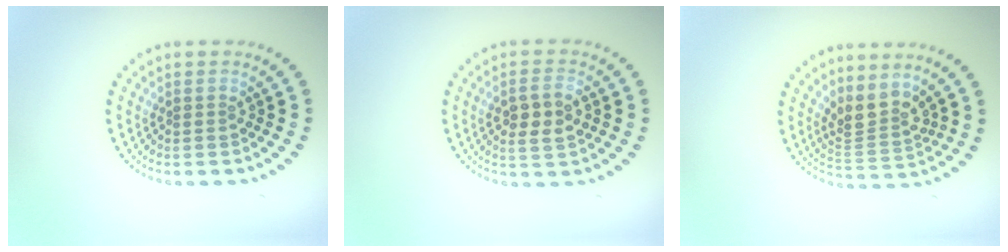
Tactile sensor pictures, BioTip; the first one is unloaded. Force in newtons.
{"total": 2.9, "press": 2.8, "slide": 0.5}
{"total": 3.0, "press": 2.2, "slide": 2.1}